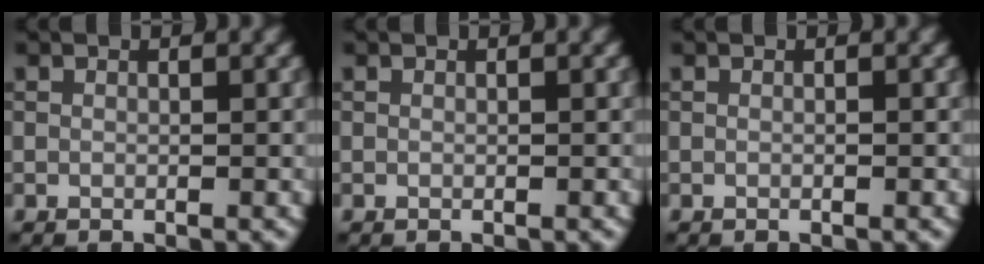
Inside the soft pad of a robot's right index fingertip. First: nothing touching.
{"total": 0.0}
{"total": 0.0}